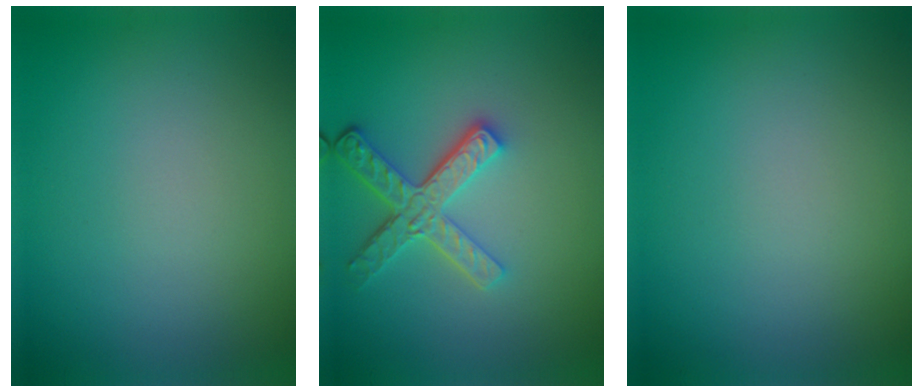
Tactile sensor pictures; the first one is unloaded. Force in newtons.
{"total": 4.2, "press": 3.3, "slide": 2.7}
{"total": 0.0}